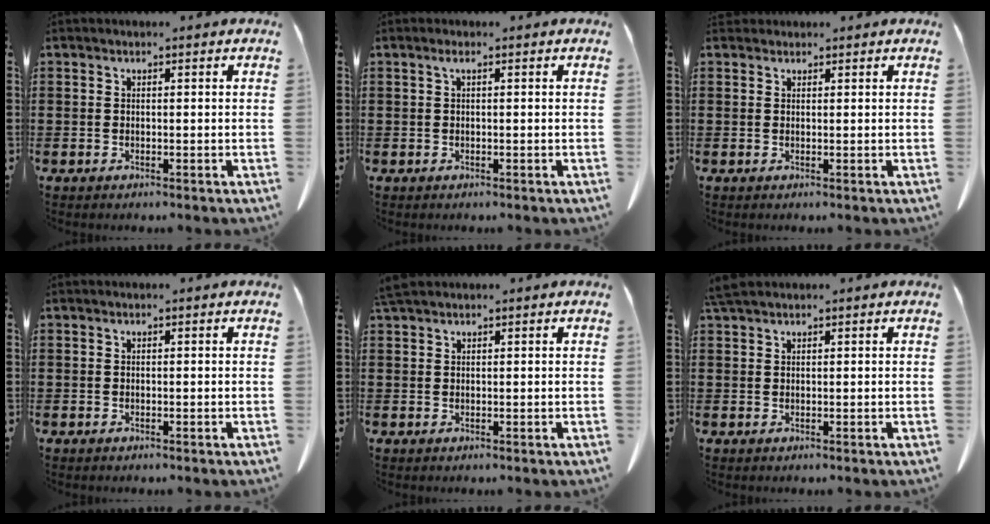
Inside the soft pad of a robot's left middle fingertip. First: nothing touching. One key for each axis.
{"total": 1.0, "fx": 0.1, "fy": 0.1, "fz": 1.0, "tx": -0.019, "ty": -0.001, "tz": 0.003}
{"total": 1.0, "fx": 0.9, "fy": 0.4, "fz": 0.1, "tx": -0.005, "ty": 0.001, "tz": 0.018}
{"total": 0.0}
{"total": 1.7, "fx": 1.4, "fy": 0.3, "fz": 0.9, "tx": -0.023, "ty": -0.001, "tz": 0.028}
{"total": 1.9, "fx": 1.6, "fy": 0.3, "fz": 1.1, "tx": -0.026, "ty": -0.001, "tz": 0.031}